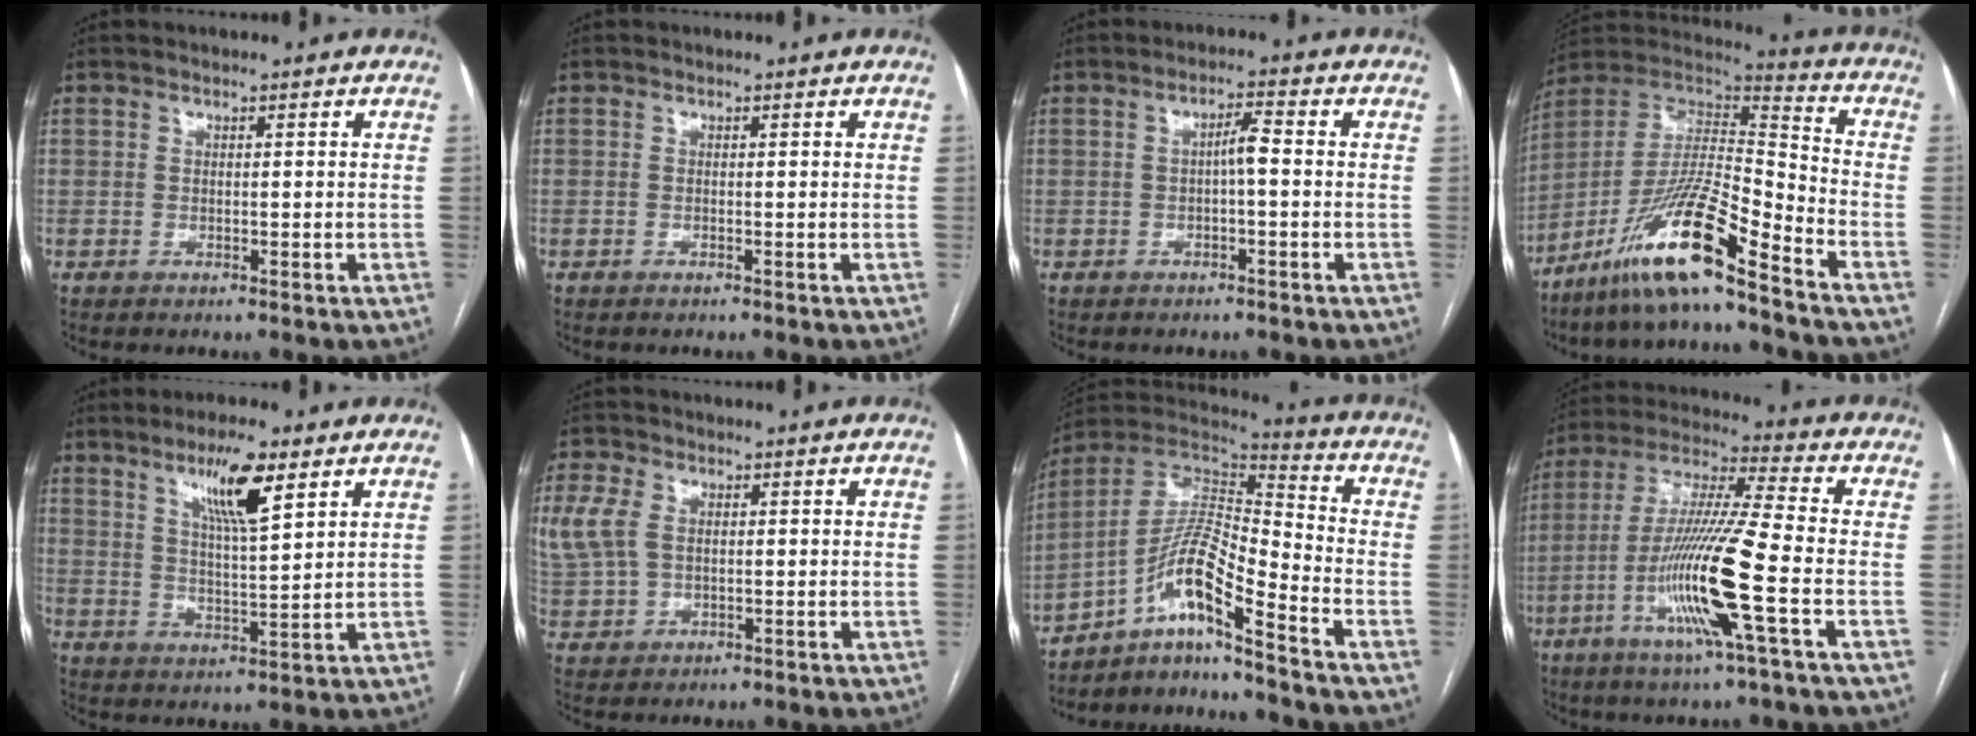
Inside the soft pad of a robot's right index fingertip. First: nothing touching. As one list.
[{"total": 0.0}, {"total": 2.9, "force": [-0.2, 0.5, 2.8], "torque": [-0.047, 0.010, -0.004]}, {"total": 16.1, "force": [-11.2, 0.6, 11.6], "torque": [-0.215, -0.001, -0.207]}, {"total": 8.9, "force": [5.2, 1.0, 7.1], "torque": [-0.127, -0.004, 0.090]}, {"total": 6.3, "force": [1.3, 4.3, 4.5], "torque": [-0.127, 0.013, 0.030]}, {"total": 11.6, "force": [-7.5, 0.2, 8.8], "torque": [-0.171, 0.022, -0.139]}, {"total": 15.5, "force": [-5.0, -0.9, 14.6], "torque": [-0.293, -0.013, -0.101]}]